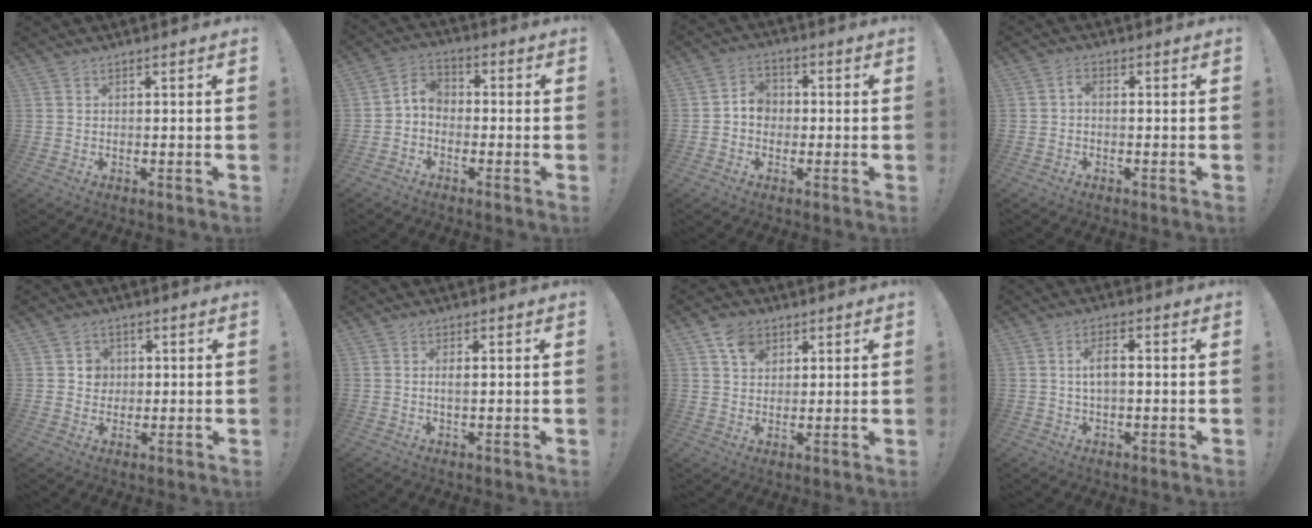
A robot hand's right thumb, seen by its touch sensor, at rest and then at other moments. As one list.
[{"total": 5.3, "force": [-2.1, 3.9, 2.9], "torque": [-0.065, 0.022, -0.034]}, {"total": 5.5, "force": [-1.0, 4.7, 2.7], "torque": [-0.044, 0.018, -0.016]}, {"total": 1.7, "force": [-0.8, 0.8, 1.3], "torque": [-0.032, 0.011, -0.013]}, {"total": 4.8, "force": [0.9, 4.6, 1.3], "torque": [-0.020, 0.001, 0.017]}, {"total": 1.8, "force": [0.1, 0.5, 1.8], "torque": [-0.024, -0.004, -0.001]}, {"total": 7.0, "force": [3.7, 5.2, 2.9], "torque": [-0.038, -0.013, 0.068]}, {"total": 4.9, "force": [0.2, 2.1, 4.5], "torque": [-0.080, 0.011, 0.002]}]